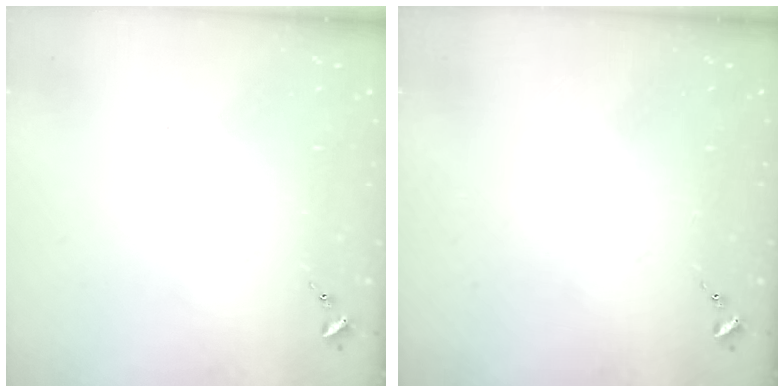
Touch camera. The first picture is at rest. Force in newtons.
{"total": 0.0}